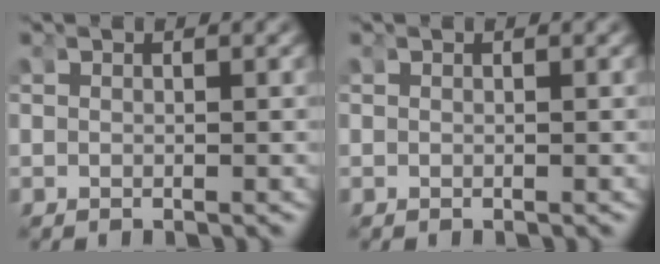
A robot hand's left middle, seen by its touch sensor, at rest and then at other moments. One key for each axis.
{"total": 0.0}